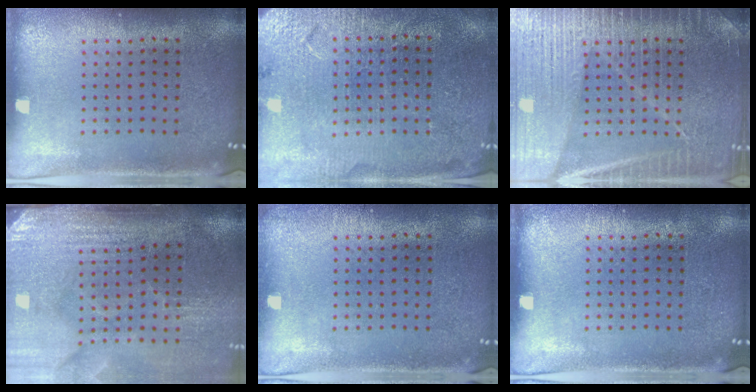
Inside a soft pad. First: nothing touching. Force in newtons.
{"total": 3.5, "press": 3.4, "slide": 0.7}
{"total": 6.8, "press": 6.7, "slide": 1.0}
{"total": 4.7, "press": 3.9, "slide": 2.5}
{"total": 0.5, "press": 0.5, "slide": 0.1}
{"total": 0.0}